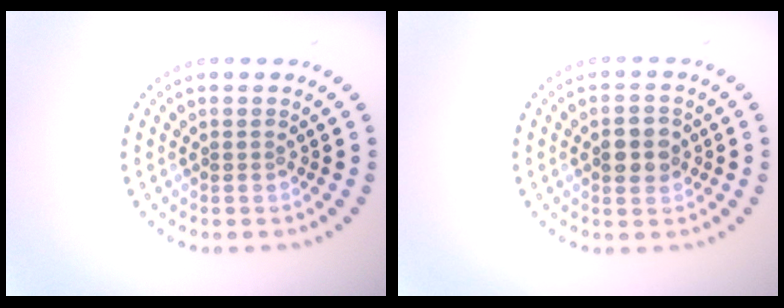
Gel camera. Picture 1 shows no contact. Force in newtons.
{"total": 2.8, "press": 2.8, "slide": 0.1}